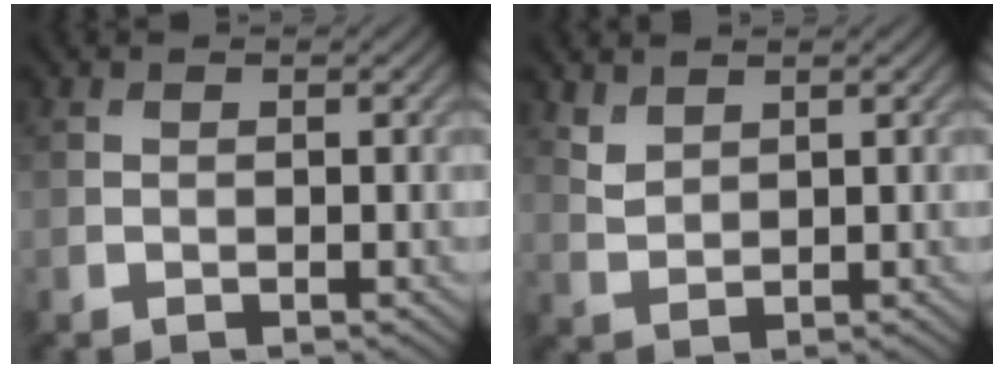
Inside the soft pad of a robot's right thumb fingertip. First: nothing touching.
{"total": 2.3, "force": [1.9, 1.0, 1.0], "torque": [-0.029, -0.002, 0.047]}